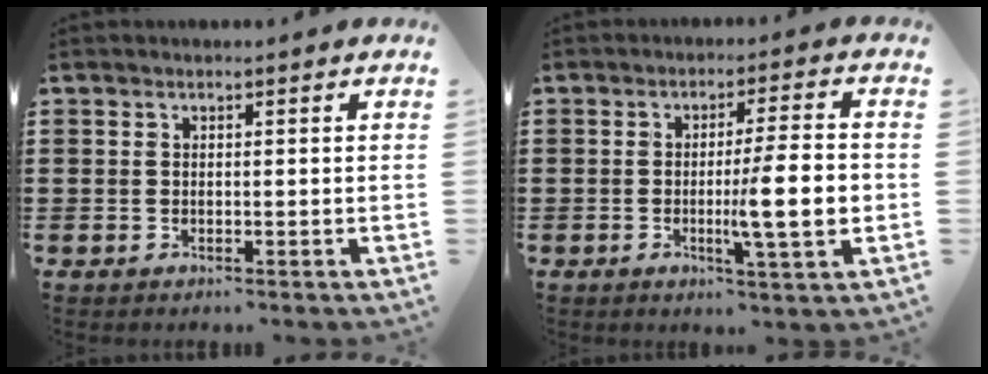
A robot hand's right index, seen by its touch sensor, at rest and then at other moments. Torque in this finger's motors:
{"motor_torque": [2.14, 0.00, 0.40, 0.21]}